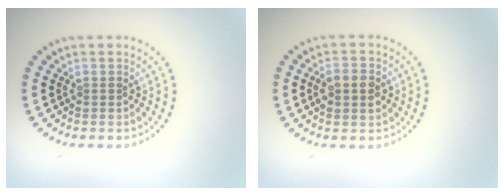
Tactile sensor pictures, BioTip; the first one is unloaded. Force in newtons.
{"total": 3.0, "press": 3.0, "slide": 0.0}